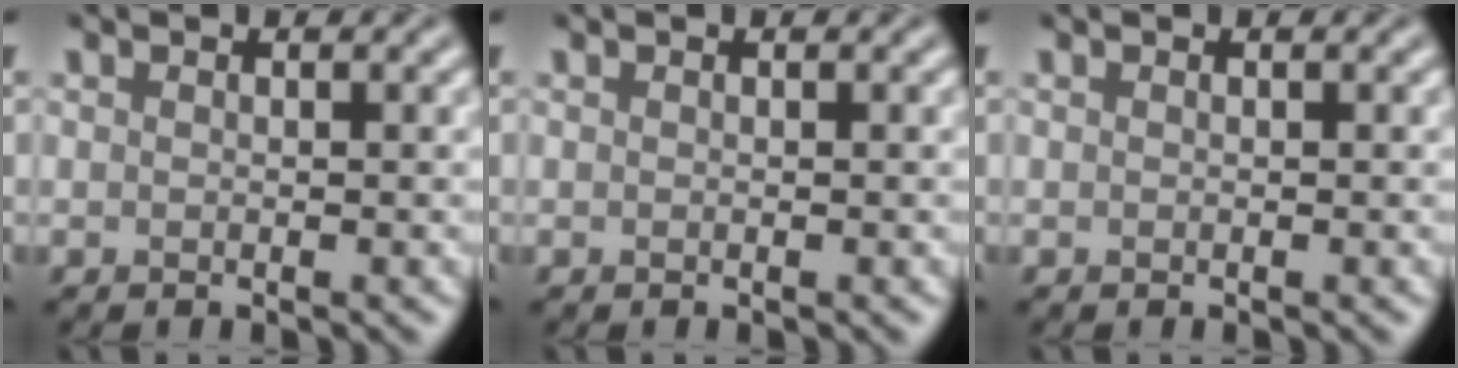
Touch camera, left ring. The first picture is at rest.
{"total": 0.0}
{"total": 0.0}